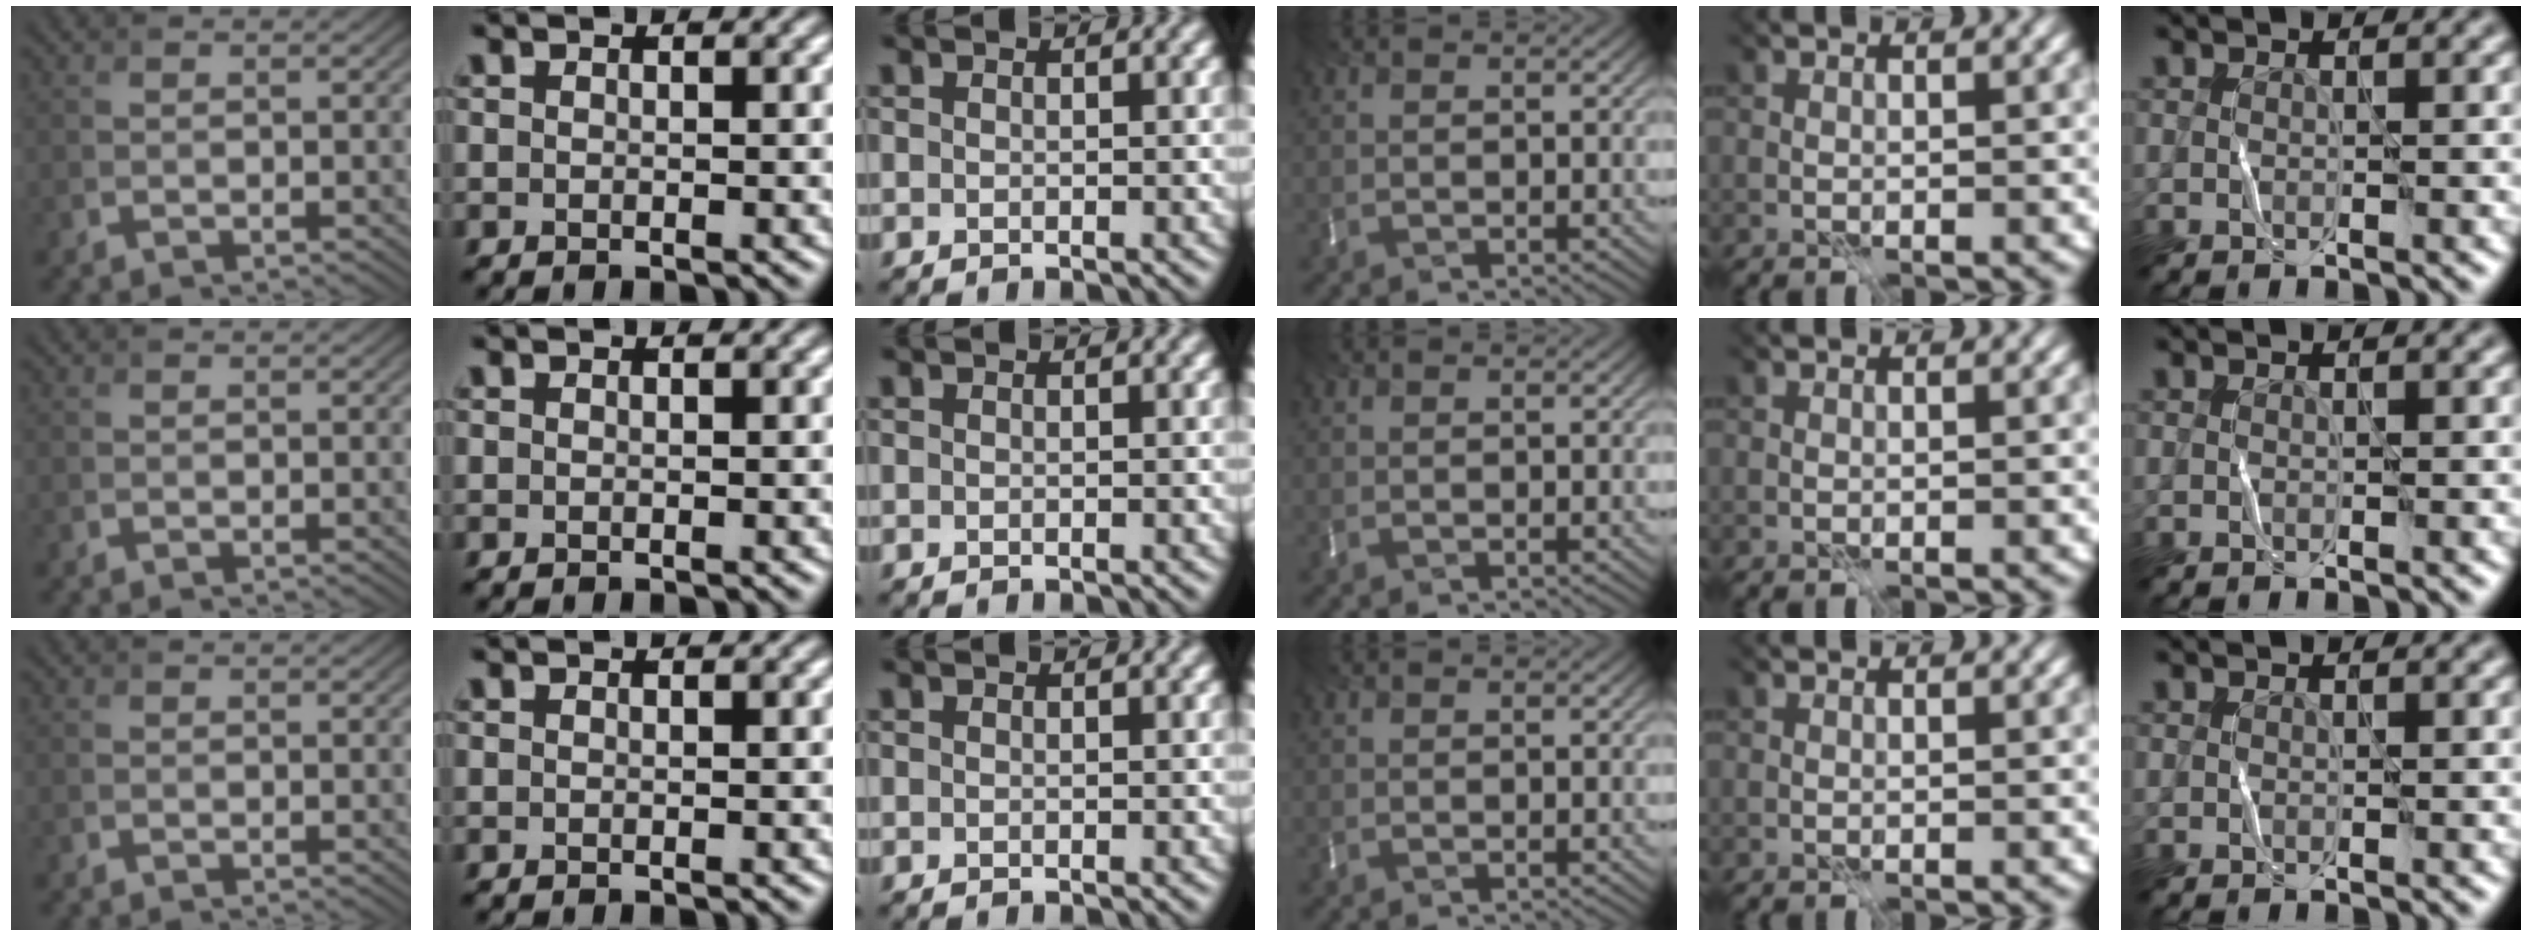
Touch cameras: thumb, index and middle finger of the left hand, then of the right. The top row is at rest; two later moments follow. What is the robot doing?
{"motion": "fold", "object": "bubble wrap"}